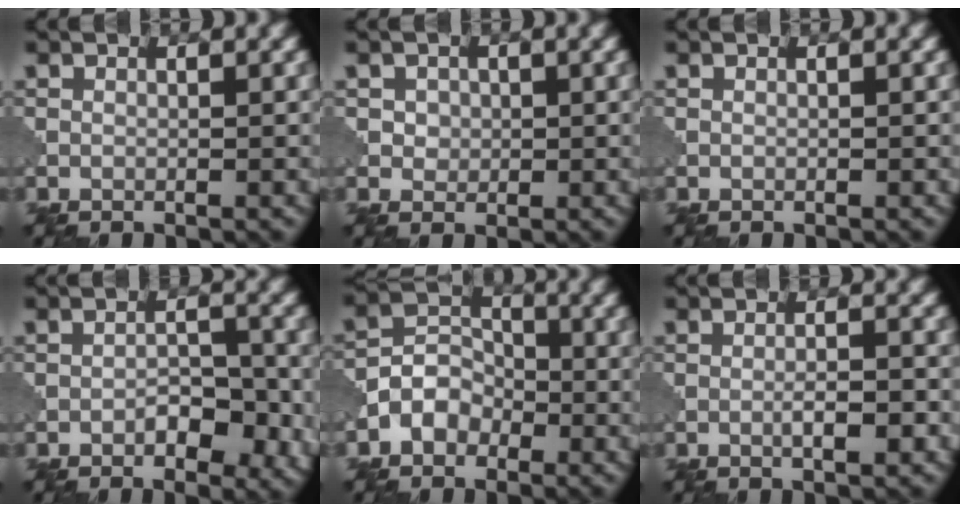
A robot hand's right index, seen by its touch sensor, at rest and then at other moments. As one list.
[{"total": 1.9, "force": [0.5, 1.6, 0.7], "torque": [-0.015, -0.002, 0.018]}, {"total": 0.0}, {"total": 3.7, "force": [-1.5, 1.9, 2.8], "torque": [-0.037, 0.002, -0.021]}, {"total": 3.5, "force": [-1.7, 2.6, 1.5], "torque": [-0.025, 0.012, -0.040]}, {"total": 2.3, "force": [-0.8, 0.4, 2.1], "torque": [-0.034, 0.005, -0.013]}]